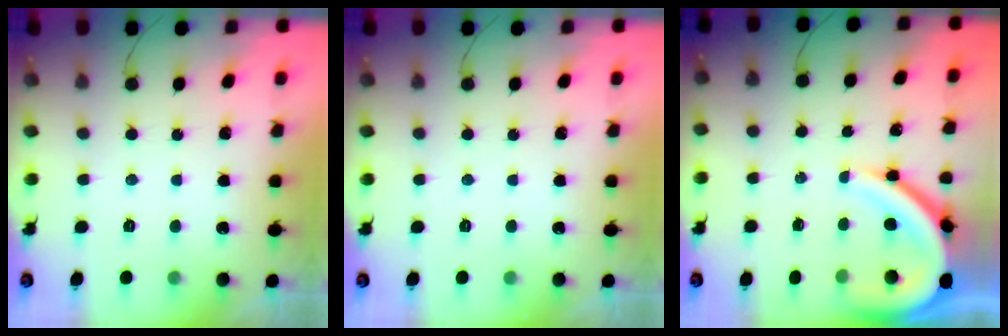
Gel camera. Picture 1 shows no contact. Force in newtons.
{"total": 0.0}
{"total": 12.6, "press": 12.5, "slide": 1.2}